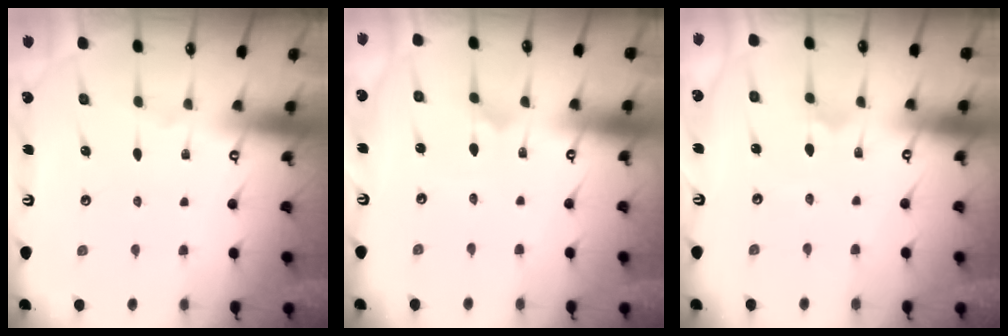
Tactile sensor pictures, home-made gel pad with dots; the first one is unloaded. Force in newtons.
{"total": 0.7, "press": 0.7, "slide": 0.0}
{"total": 2.5, "press": 2.5, "slide": 0.3}